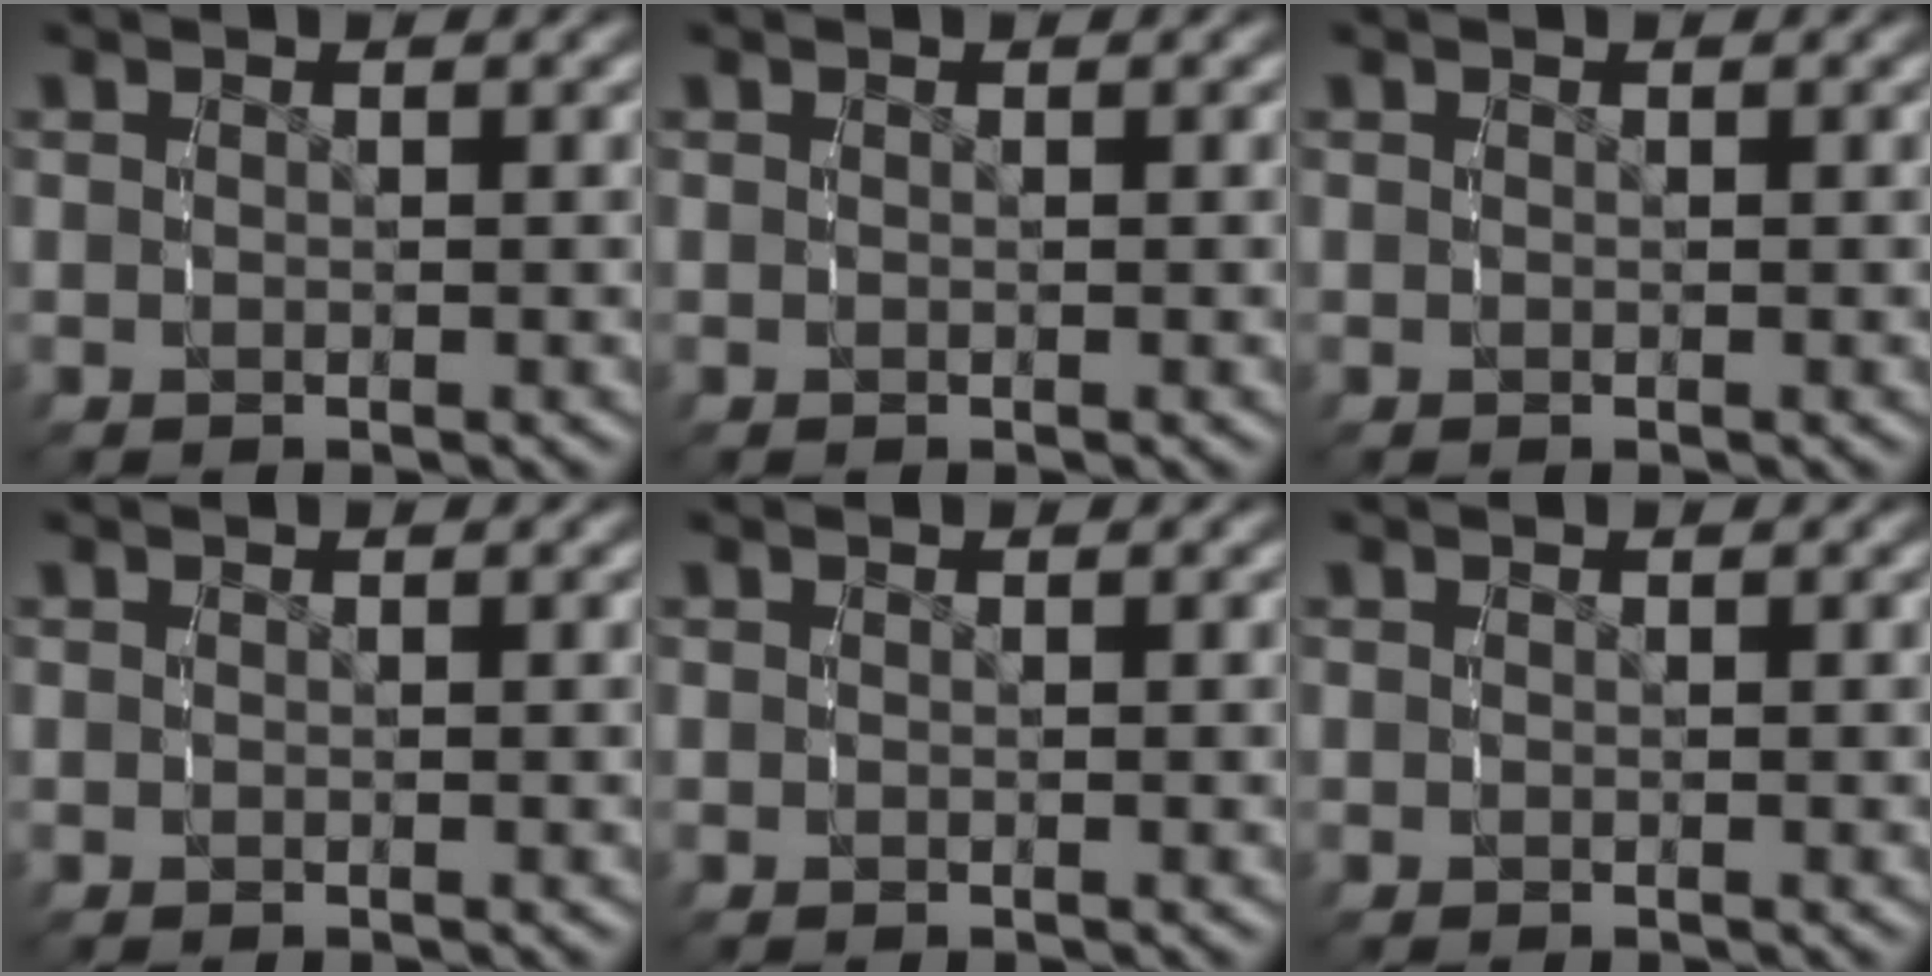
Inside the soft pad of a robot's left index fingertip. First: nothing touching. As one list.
[{"total": 0.0}, {"total": 0.0}, {"total": 0.0}, {"total": 0.0}, {"total": 0.0}]